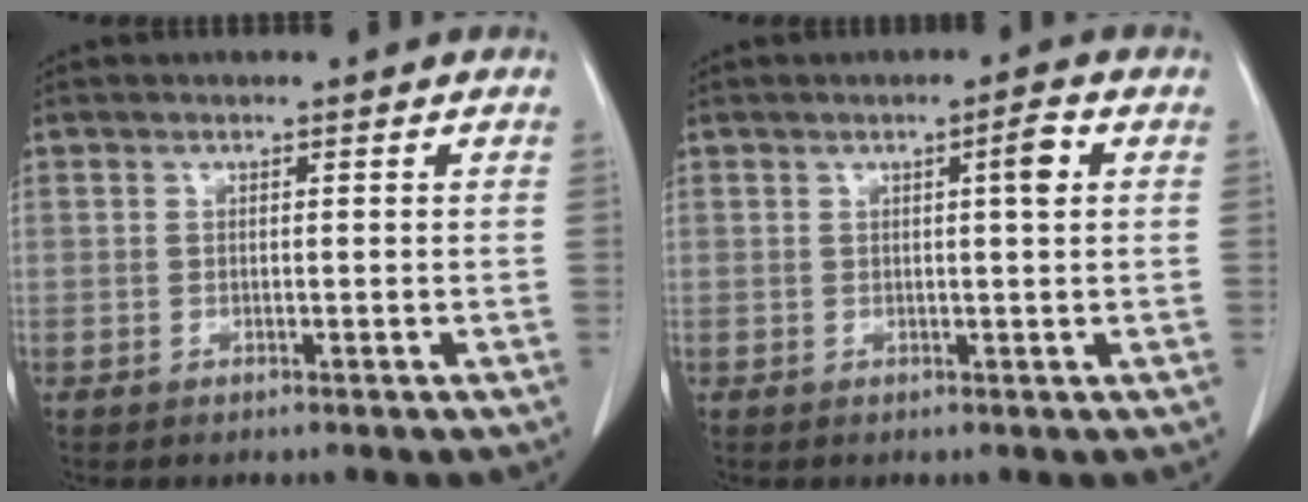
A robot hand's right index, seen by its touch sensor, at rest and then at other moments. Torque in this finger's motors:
{"motor_torque": [0.07, 0.05, 0.07, 0.01]}